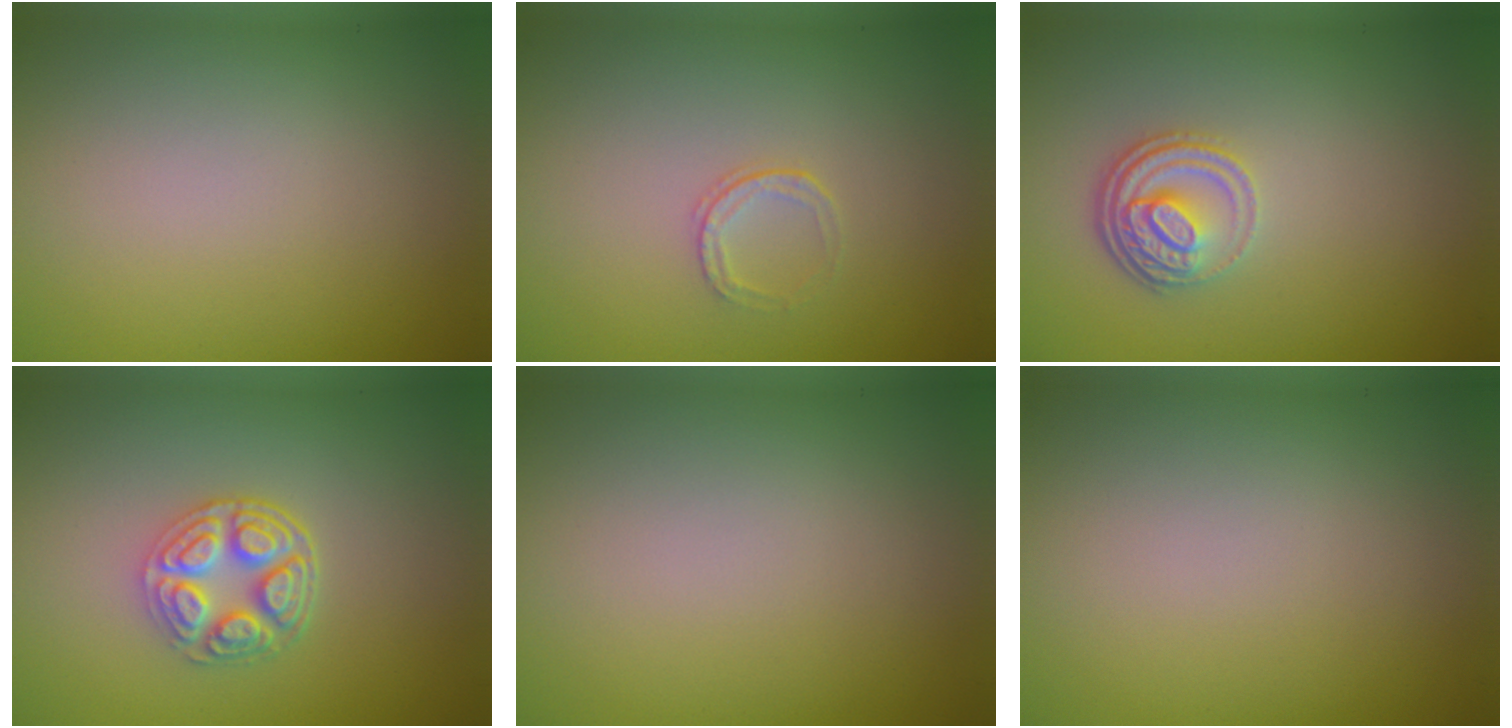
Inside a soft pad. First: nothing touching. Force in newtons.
{"total": 1.0, "press": 0.7, "slide": 0.7}
{"total": 3.5, "press": 2.6, "slide": 2.3}
{"total": 4.1, "press": 3.4, "slide": 2.3}
{"total": 0.0}
{"total": 0.0}